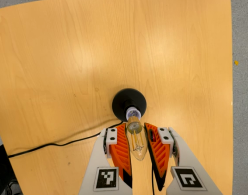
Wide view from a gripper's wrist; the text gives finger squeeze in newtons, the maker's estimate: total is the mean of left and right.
{"total": 20.9, "left": 22.7, "right": 19.2}